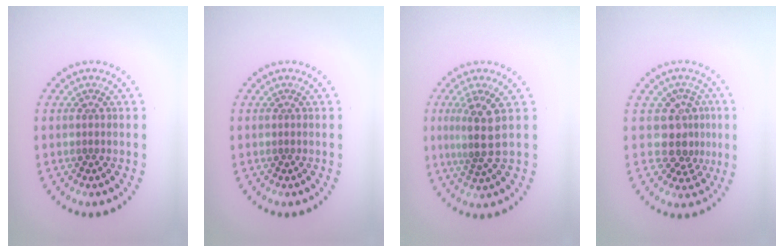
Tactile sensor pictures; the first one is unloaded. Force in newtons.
{"total": 0.0}
{"total": 3.1, "press": 2.5, "slide": 2.0}
{"total": 3.2, "press": 2.5, "slide": 2.0}